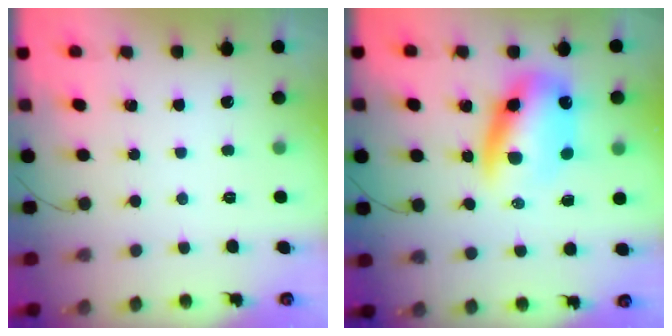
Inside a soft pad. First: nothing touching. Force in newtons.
{"total": 11.2, "press": 10.8, "slide": 2.9}